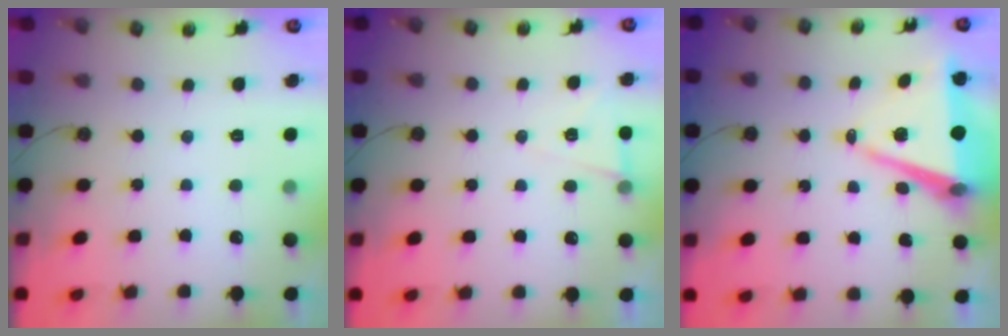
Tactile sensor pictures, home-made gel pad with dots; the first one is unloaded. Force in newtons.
{"total": 6.2, "press": 4.3, "slide": 4.4}
{"total": 9.8, "press": 8.9, "slide": 4.1}